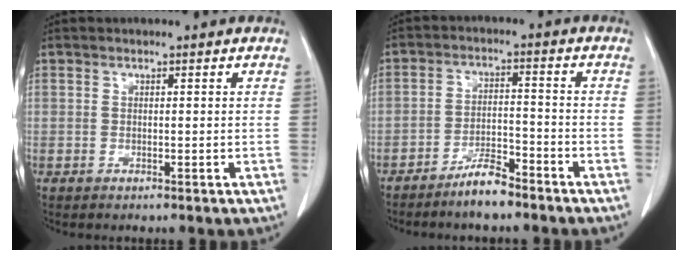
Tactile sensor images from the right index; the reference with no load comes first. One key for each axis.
{"total": 5.3, "fx": -4.4, "fy": 1.0, "fz": 2.7, "tx": -0.049, "ty": -0.002, "tz": -0.081}